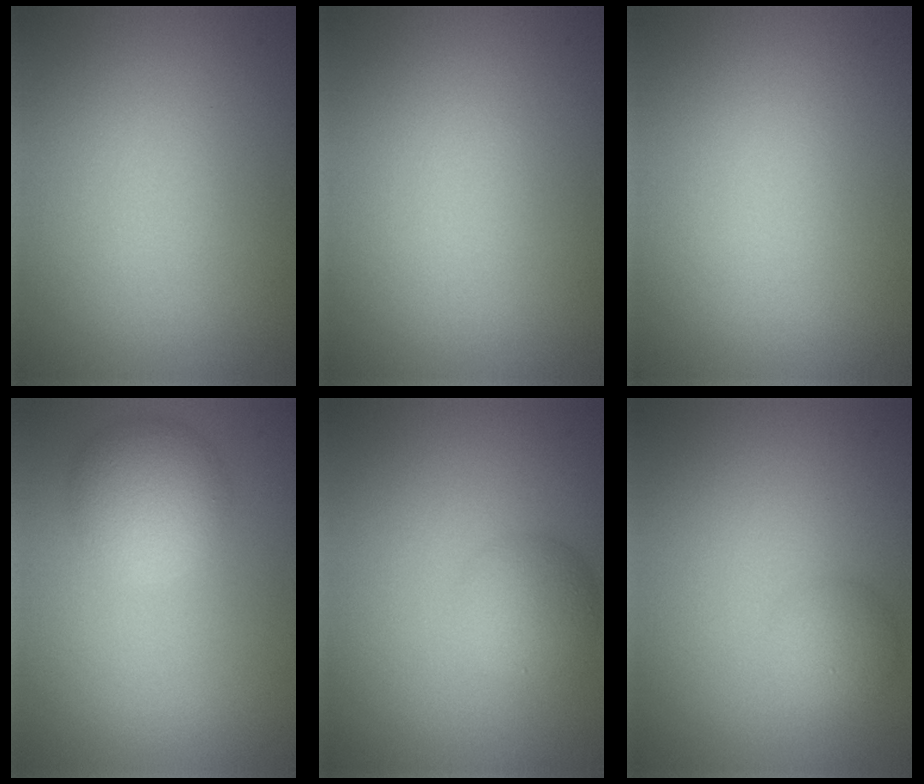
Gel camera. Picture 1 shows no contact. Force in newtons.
{"total": 0.0}
{"total": 0.0}
{"total": 4.1, "press": 4.0, "slide": 0.1}
{"total": 2.8, "press": 2.8, "slide": 0.1}
{"total": 1.8, "press": 1.8, "slide": 0.1}